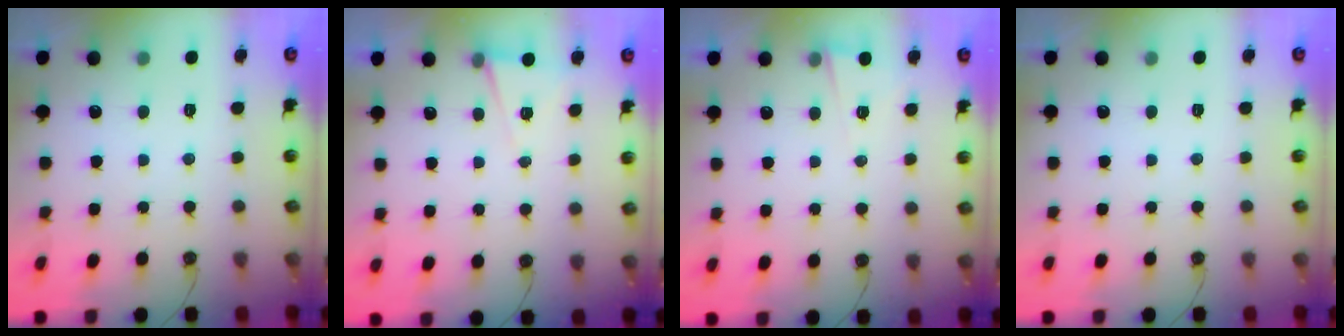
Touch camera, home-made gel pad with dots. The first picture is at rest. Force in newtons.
{"total": 6.1, "press": 4.0, "slide": 4.6}
{"total": 2.9, "press": 2.7, "slide": 1.1}
{"total": 0.0}